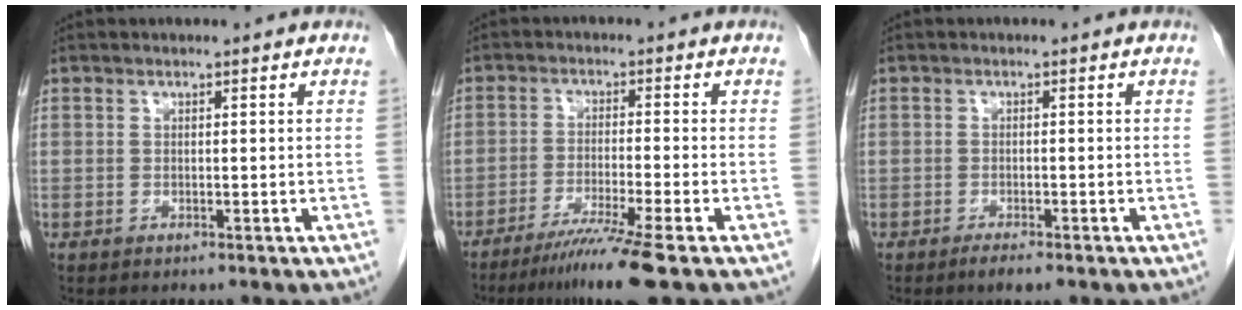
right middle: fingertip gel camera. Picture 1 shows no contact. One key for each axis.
{"total": 8.6, "fx": -6.1, "fy": -1.7, "fz": 5.7, "tx": -0.093, "ty": -0.030, "tz": -0.106}
{"total": 2.5, "fx": -1.8, "fy": 0.5, "fz": 1.6, "tx": -0.029, "ty": -0.004, "tz": -0.026}